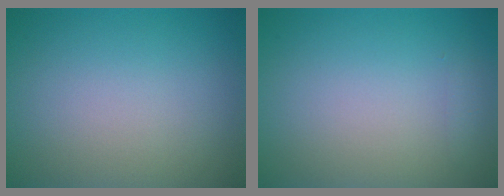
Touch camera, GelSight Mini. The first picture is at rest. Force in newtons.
{"total": 0.6, "press": 0.6, "slide": 0.0}